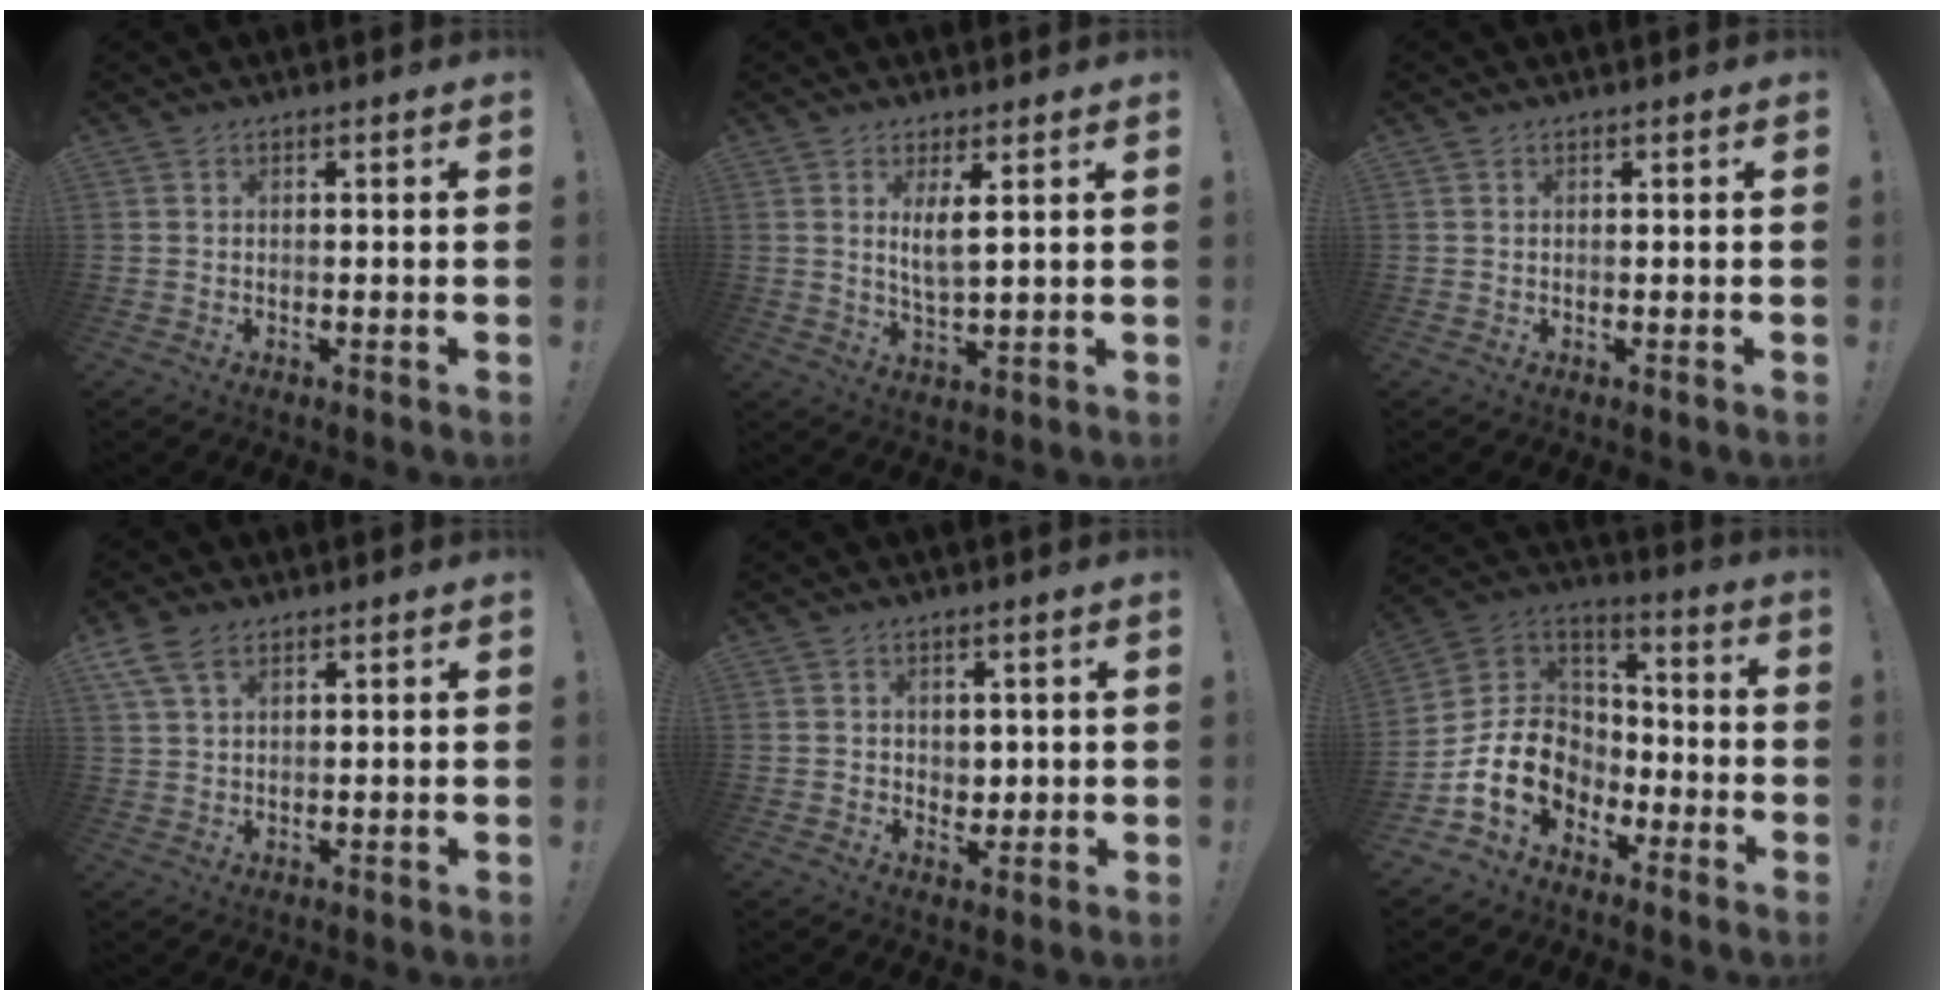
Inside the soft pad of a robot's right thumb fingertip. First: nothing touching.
{"total": 5.3, "force": [2.5, 1.0, 4.6], "torque": [-0.072, -0.011, 0.039]}
{"total": 0.0}
{"total": 6.5, "force": [3.8, 3.4, 4.1], "torque": [-0.084, -0.002, 0.076]}
{"total": 3.5, "force": [1.7, 3.0, 0.2], "torque": [0.010, -0.011, 0.028]}
{"total": 15.8, "force": [-5.7, 12.1, 8.3], "torque": [-0.151, 0.024, -0.093]}